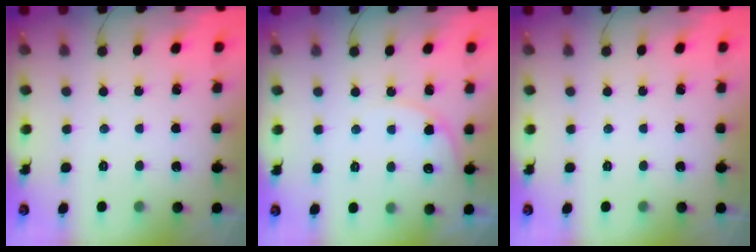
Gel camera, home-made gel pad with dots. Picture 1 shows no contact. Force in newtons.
{"total": 6.6, "press": 6.6, "slide": 0.4}
{"total": 0.0}